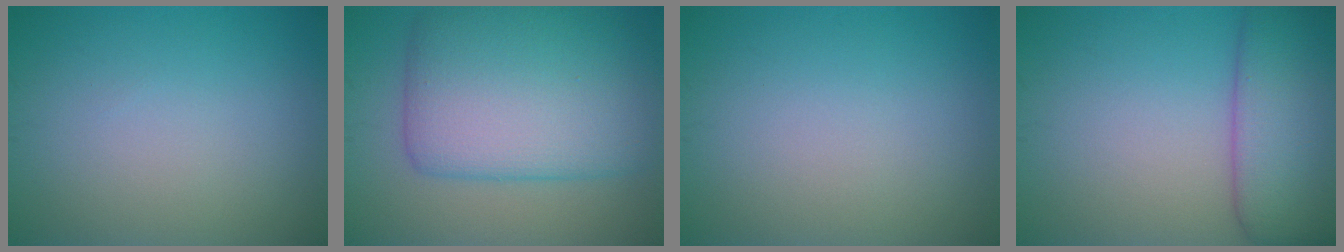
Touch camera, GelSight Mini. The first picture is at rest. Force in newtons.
{"total": 10.2, "press": 10.2, "slide": 0.1}
{"total": 0.0}
{"total": 7.1, "press": 7.1, "slide": 0.6}